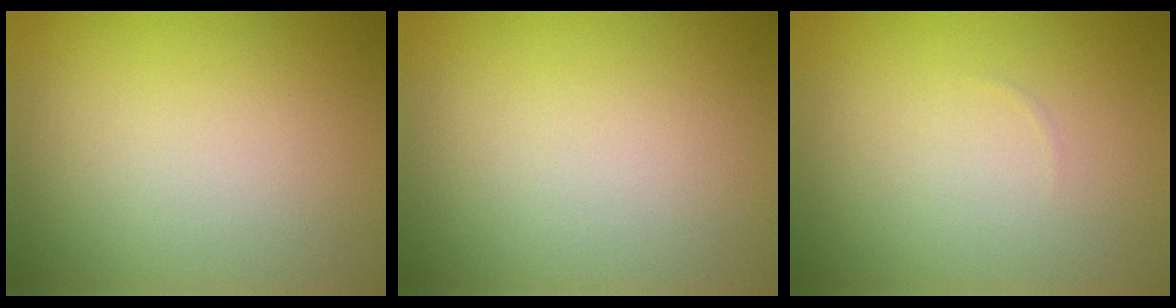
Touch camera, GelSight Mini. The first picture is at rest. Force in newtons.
{"total": 0.0}
{"total": 0.0}